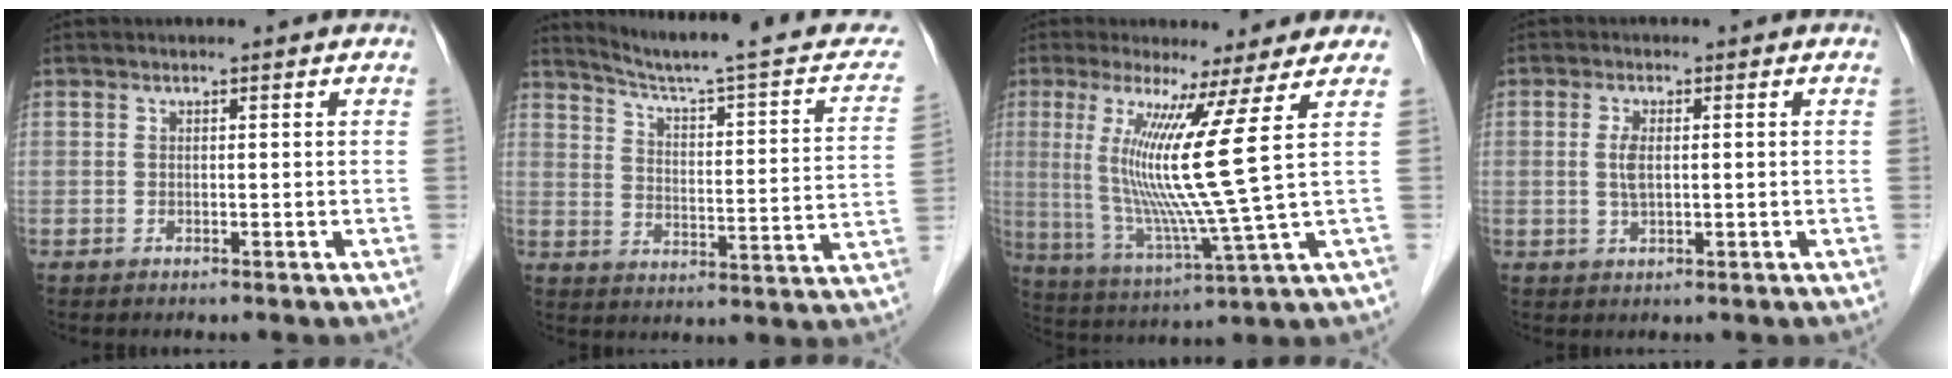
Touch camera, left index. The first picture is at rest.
{"total": 18.6, "force": [16.0, 1.7, 9.3], "torque": [-0.131, -0.028, 0.201]}
{"total": 11.9, "force": [3.3, -3.2, 11.0], "torque": [-0.213, -0.028, 0.067]}
{"total": 2.9, "force": [0.1, 1.1, 2.7], "torque": [-0.062, 0.001, 0.002]}